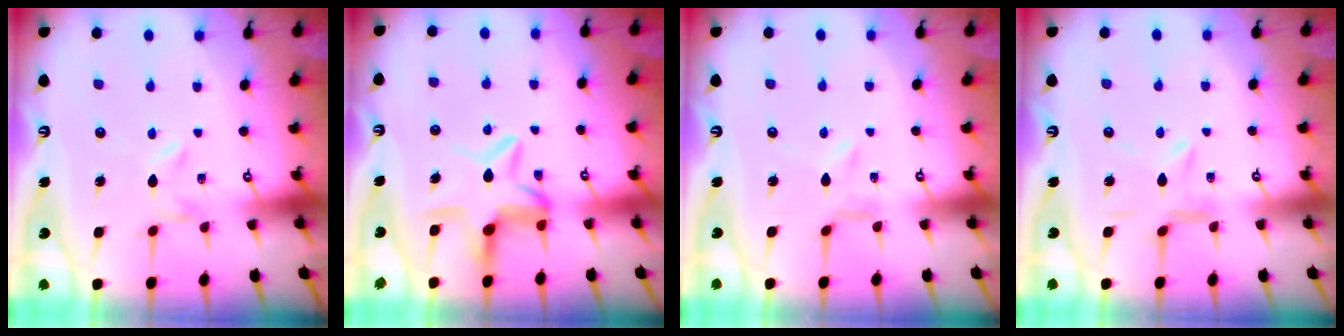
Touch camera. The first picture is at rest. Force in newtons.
{"total": 8.4, "press": 8.3, "slide": 1.0}
{"total": 1.1, "press": 1.1, "slide": 0.2}
{"total": 4.9, "press": 4.9, "slide": 0.4}